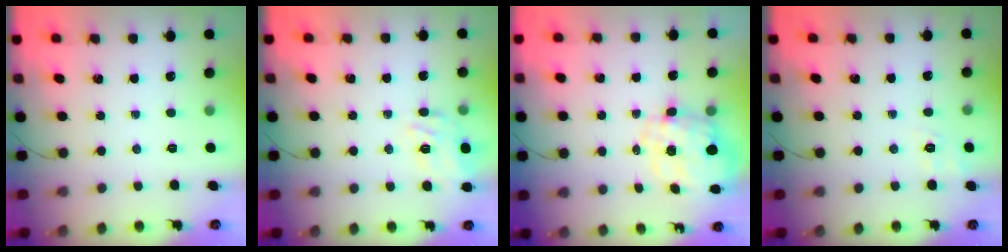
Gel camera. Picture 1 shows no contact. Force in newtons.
{"total": 9.0, "press": 8.7, "slide": 2.1}
{"total": 4.0, "press": 3.6, "slide": 1.7}
{"total": 3.5, "press": 3.0, "slide": 1.8}